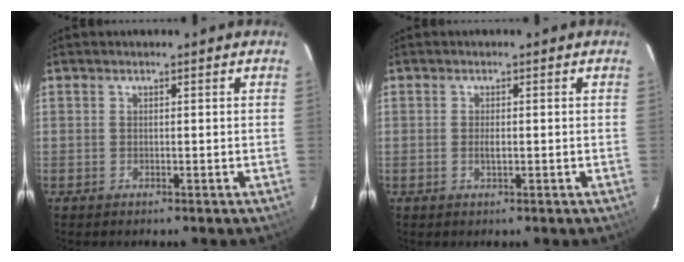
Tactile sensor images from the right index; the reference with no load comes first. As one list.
[{"total": 1.4, "force": [-0.4, 0.4, 1.3], "torque": [-0.025, 0.001, -0.007]}]